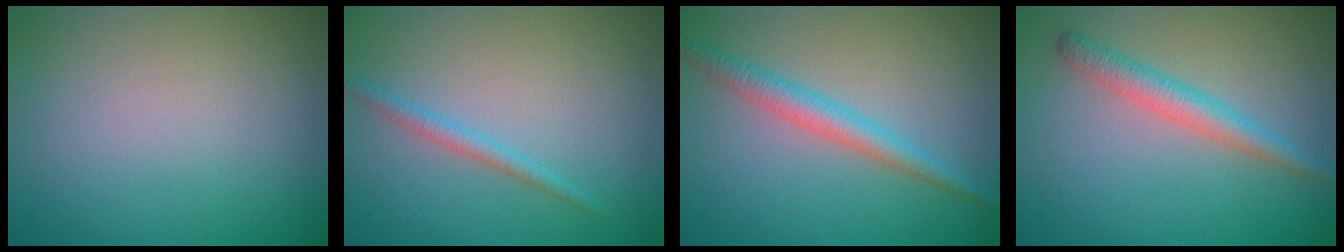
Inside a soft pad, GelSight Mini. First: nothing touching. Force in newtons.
{"total": 1.4, "press": 1.4, "slide": 0.1}
{"total": 2.9, "press": 2.9, "slide": 0.1}
{"total": 2.8, "press": 2.8, "slide": 0.0}